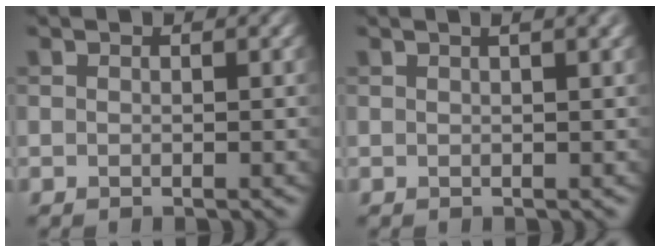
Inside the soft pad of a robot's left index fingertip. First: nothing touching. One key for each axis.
{"total": 3.7, "fx": 1.8, "fy": 1.5, "fz": 2.9, "tx": -0.012, "ty": 0.012, "tz": 0.004}